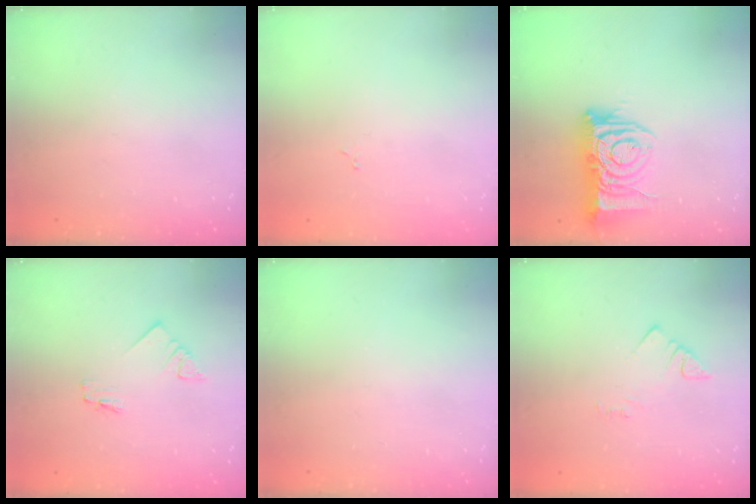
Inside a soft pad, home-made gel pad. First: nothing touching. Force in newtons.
{"total": 1.9, "press": 1.9, "slide": 0.3}
{"total": 11.9, "press": 11.9, "slide": 1.2}
{"total": 1.2, "press": 1.2, "slide": 0.1}
{"total": 0.0}
{"total": 2.5, "press": 2.5, "slide": 0.4}